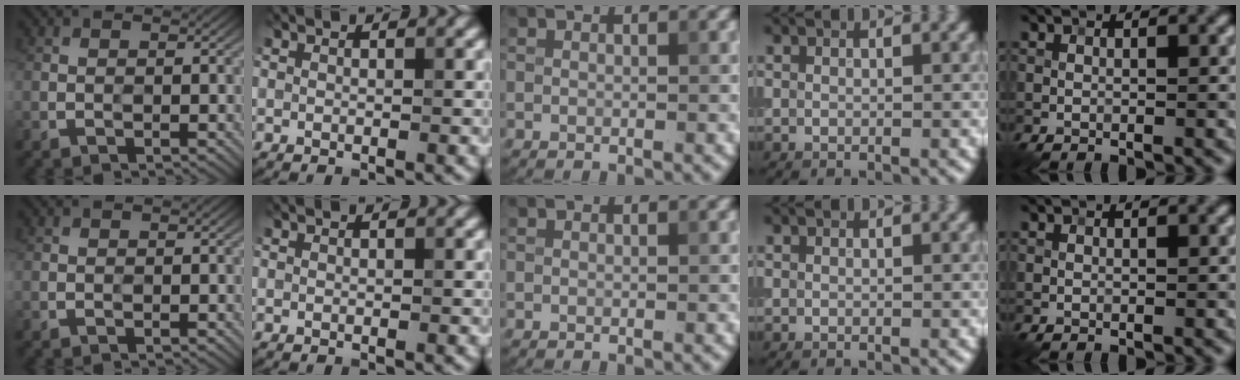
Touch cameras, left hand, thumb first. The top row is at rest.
{}